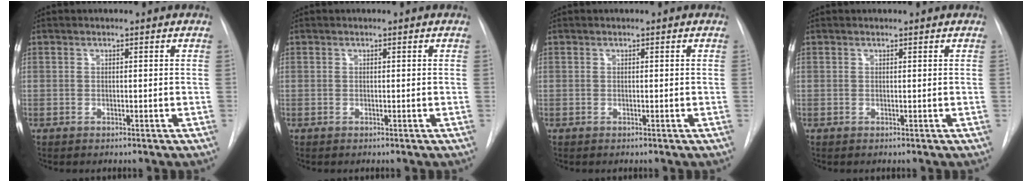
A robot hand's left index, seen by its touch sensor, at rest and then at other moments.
{"total": 0.0}
{"total": 0.0}
{"total": 0.5, "force": [0.5, 0.1, 0.0], "torque": [-0.003, 0.005, 0.006]}